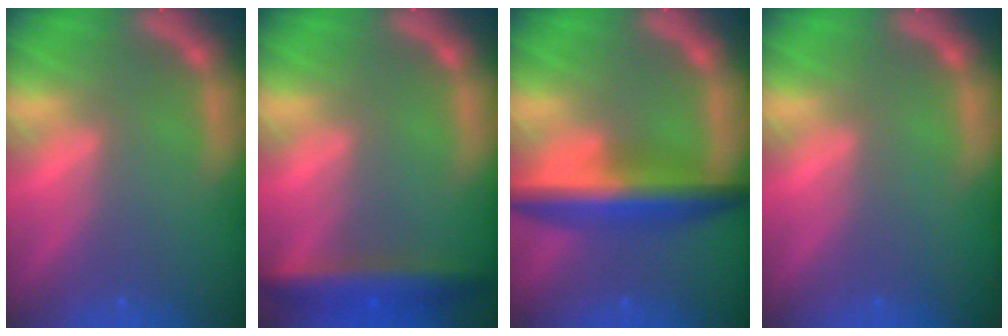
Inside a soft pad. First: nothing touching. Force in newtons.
{"total": 5.0}
{"total": 7.1}
{"total": 0.0}